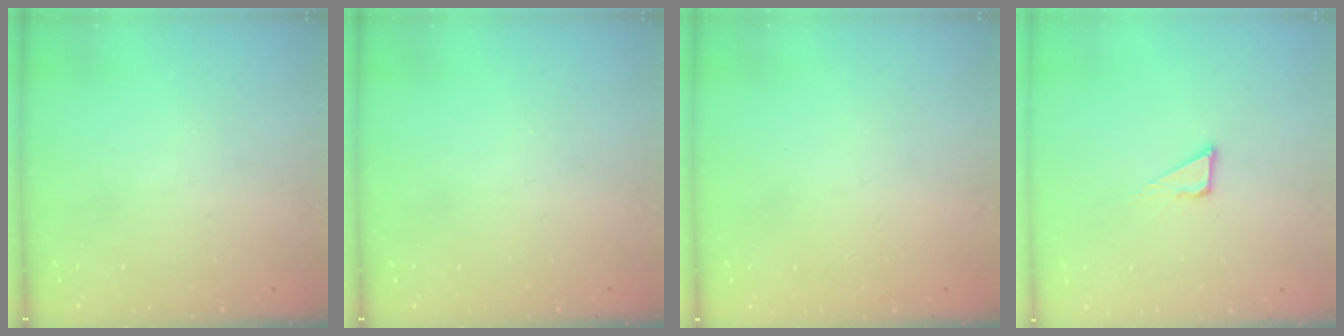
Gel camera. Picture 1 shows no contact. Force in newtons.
{"total": 0.0}
{"total": 1.6, "press": 1.6, "slide": 0.1}
{"total": 3.7, "press": 3.7, "slide": 0.2}